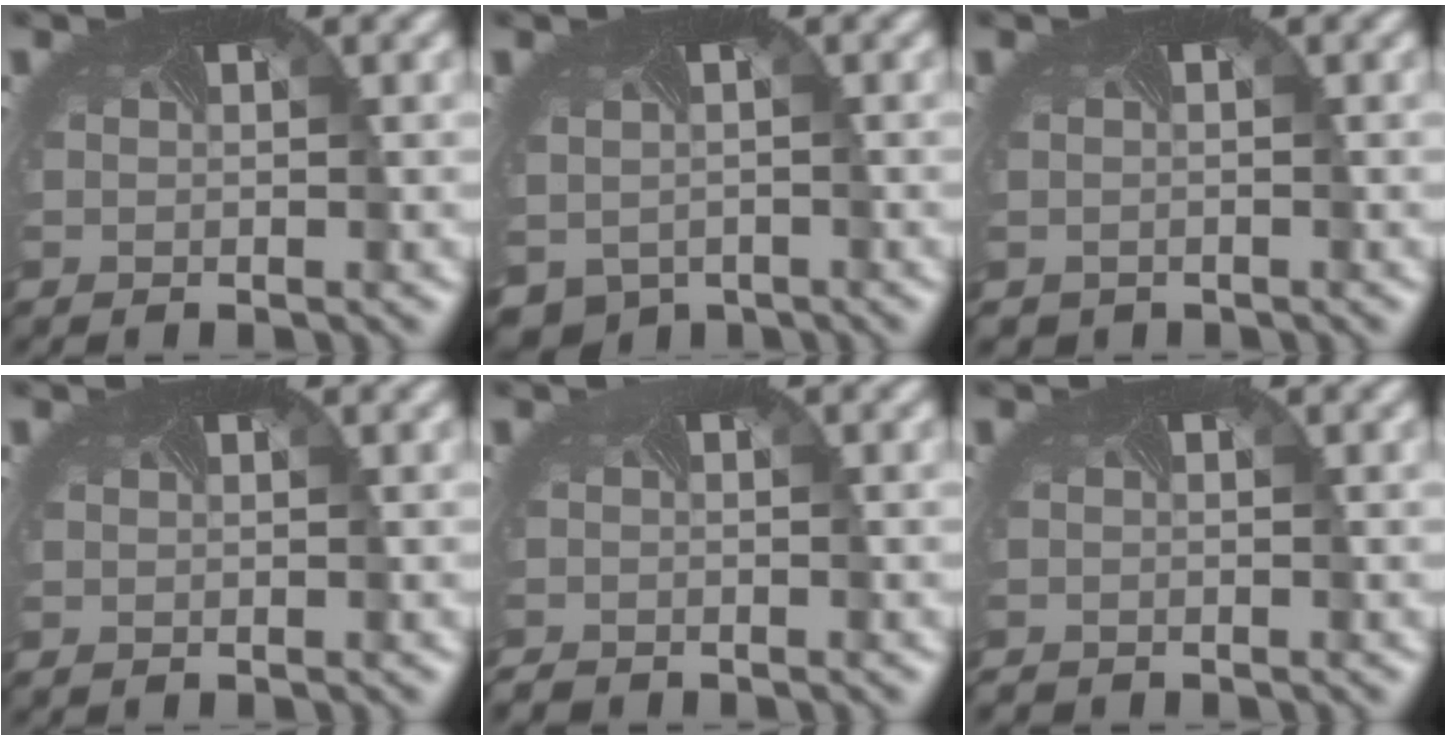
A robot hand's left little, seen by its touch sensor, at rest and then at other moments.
{"total": 4.9, "force": [-2.5, 3.5, 2.4], "torque": [-0.054, -0.029, -0.028]}
{"total": 0.7, "force": [-0.3, 0.6, -0.1], "torque": [0.006, -0.007, -0.004]}
{"total": 0.0}
{"total": 1.3, "force": [-1.3, 0.1, 0.0], "torque": [-0.010, -0.010, -0.026]}
{"total": 0.8, "force": [-0.7, 0.1, -0.2], "torque": [0.002, -0.006, -0.011]}